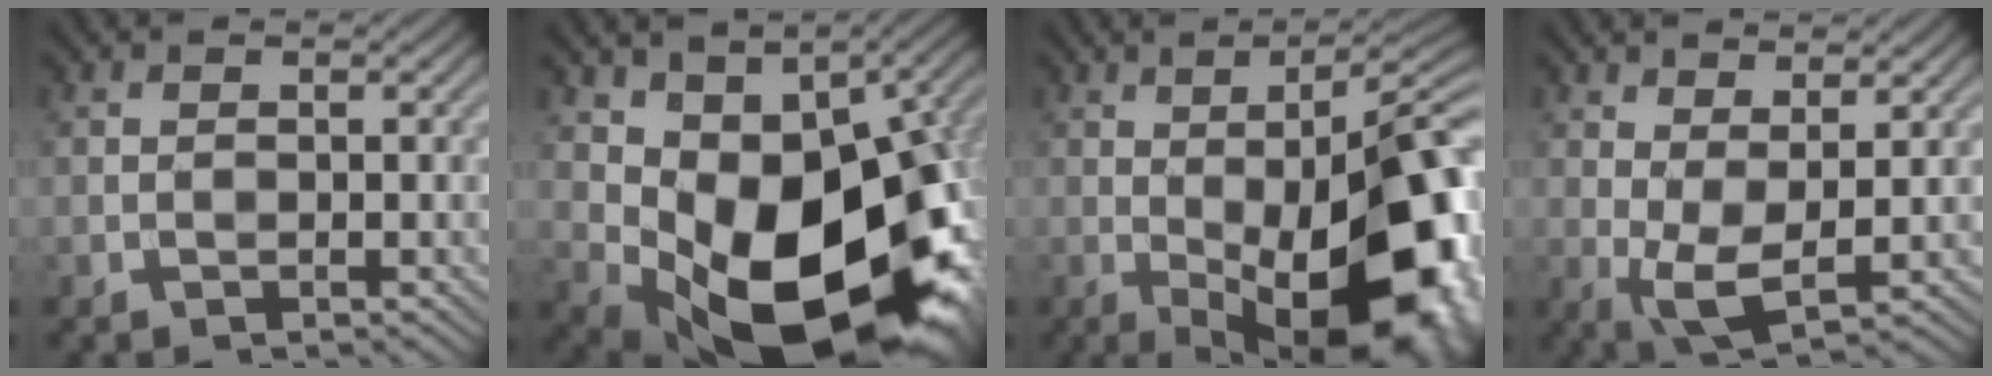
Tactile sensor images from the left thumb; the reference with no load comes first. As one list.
[{"total": 18.0, "force": [-1.6, 11.2, 14.0], "torque": [-0.204, -0.044, 0.012]}, {"total": 20.1, "force": [-3.8, 8.0, 18.0], "torque": [-0.225, 0.004, -0.056]}, {"total": 5.8, "force": [1.1, 2.4, 5.1], "torque": [-0.116, 0.001, 0.023]}]